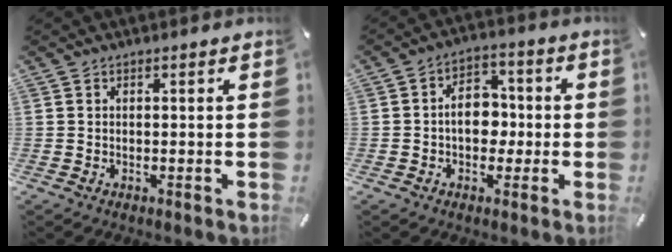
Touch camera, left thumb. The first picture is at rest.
{"total": 8.5, "force": [-0.9, 6.2, 5.7], "torque": [-0.088, 0.011, -0.020]}